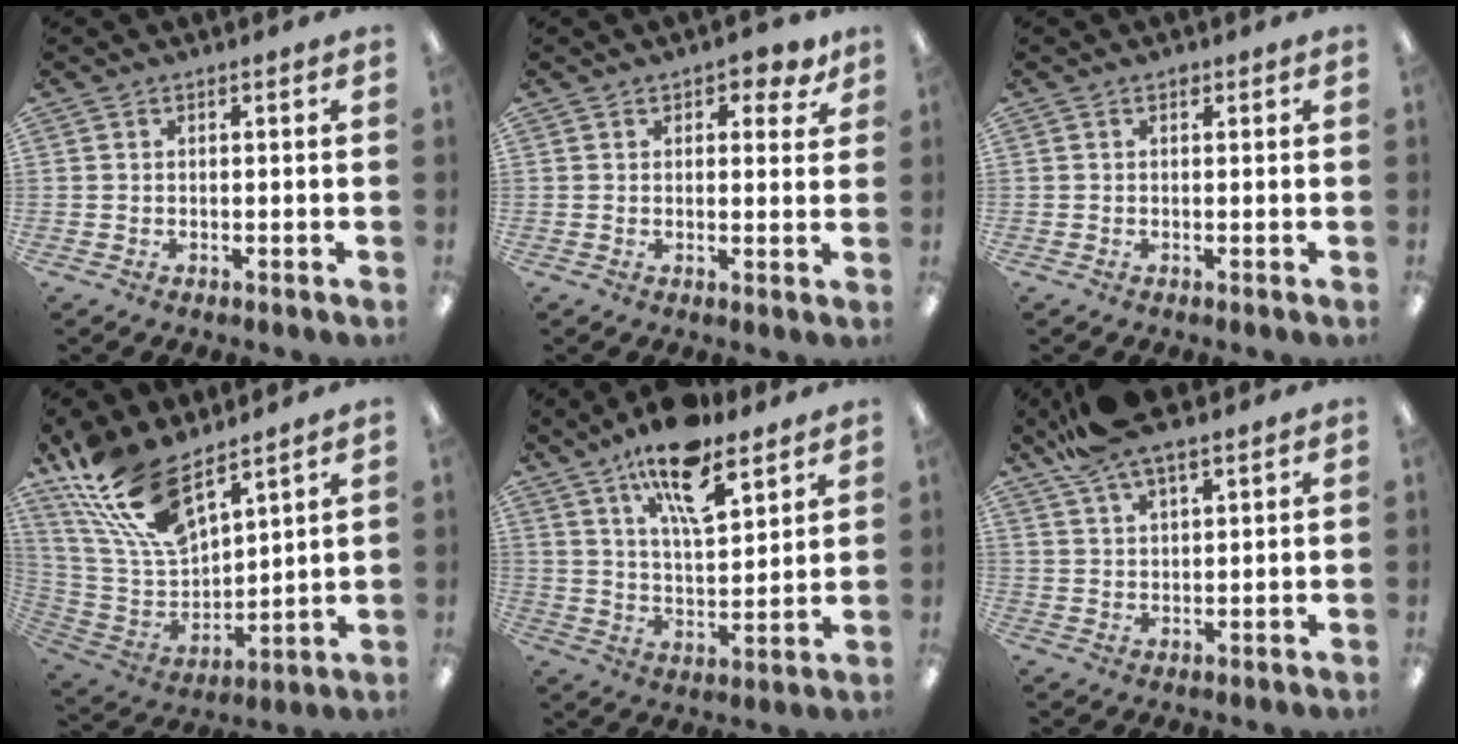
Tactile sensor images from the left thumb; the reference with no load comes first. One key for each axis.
{"total": 4.1, "fx": 2.6, "fy": 2.3, "fz": 2.1, "tx": -0.015, "ty": -0.005, "tz": 0.041}
{"total": 1.1, "fx": 0.7, "fy": 0.7, "fz": 0.6, "tx": -0.004, "ty": -0.001, "tz": 0.010}
{"total": 18.6, "fx": 13.0, "fy": 7.8, "fz": 10.8, "tx": -0.250, "ty": -0.063, "tz": 0.239}
{"total": 16.6, "fx": 11.2, "fy": 6.0, "fz": 10.6, "tx": -0.172, "ty": -0.053, "tz": 0.187}
{"total": 8.5, "fx": 7.0, "fy": 2.0, "fz": 4.4, "tx": -0.093, "ty": -0.030, "tz": 0.129}